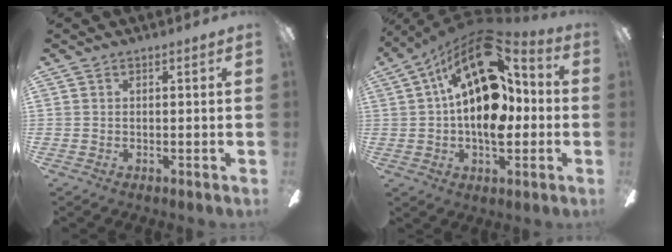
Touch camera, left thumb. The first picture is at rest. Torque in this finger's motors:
{"motor_torque": [1.54, 3.47, 1.43, -1.34, 0.67]}